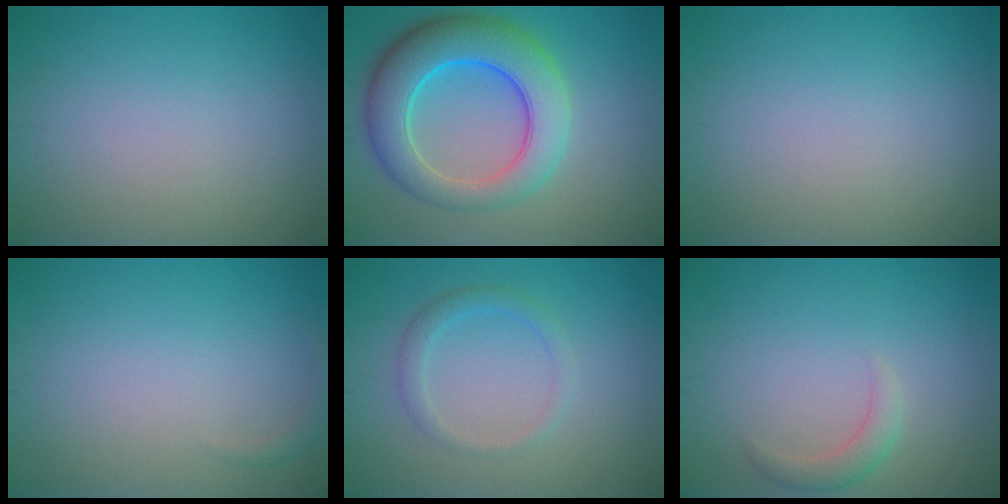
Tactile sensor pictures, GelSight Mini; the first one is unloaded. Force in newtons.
{"total": 8.8, "press": 8.8, "slide": 0.4}
{"total": 0.0}
{"total": 0.9, "press": 0.9, "slide": 0.1}
{"total": 1.9, "press": 1.9, "slide": 0.1}
{"total": 1.7, "press": 1.7, "slide": 0.3}